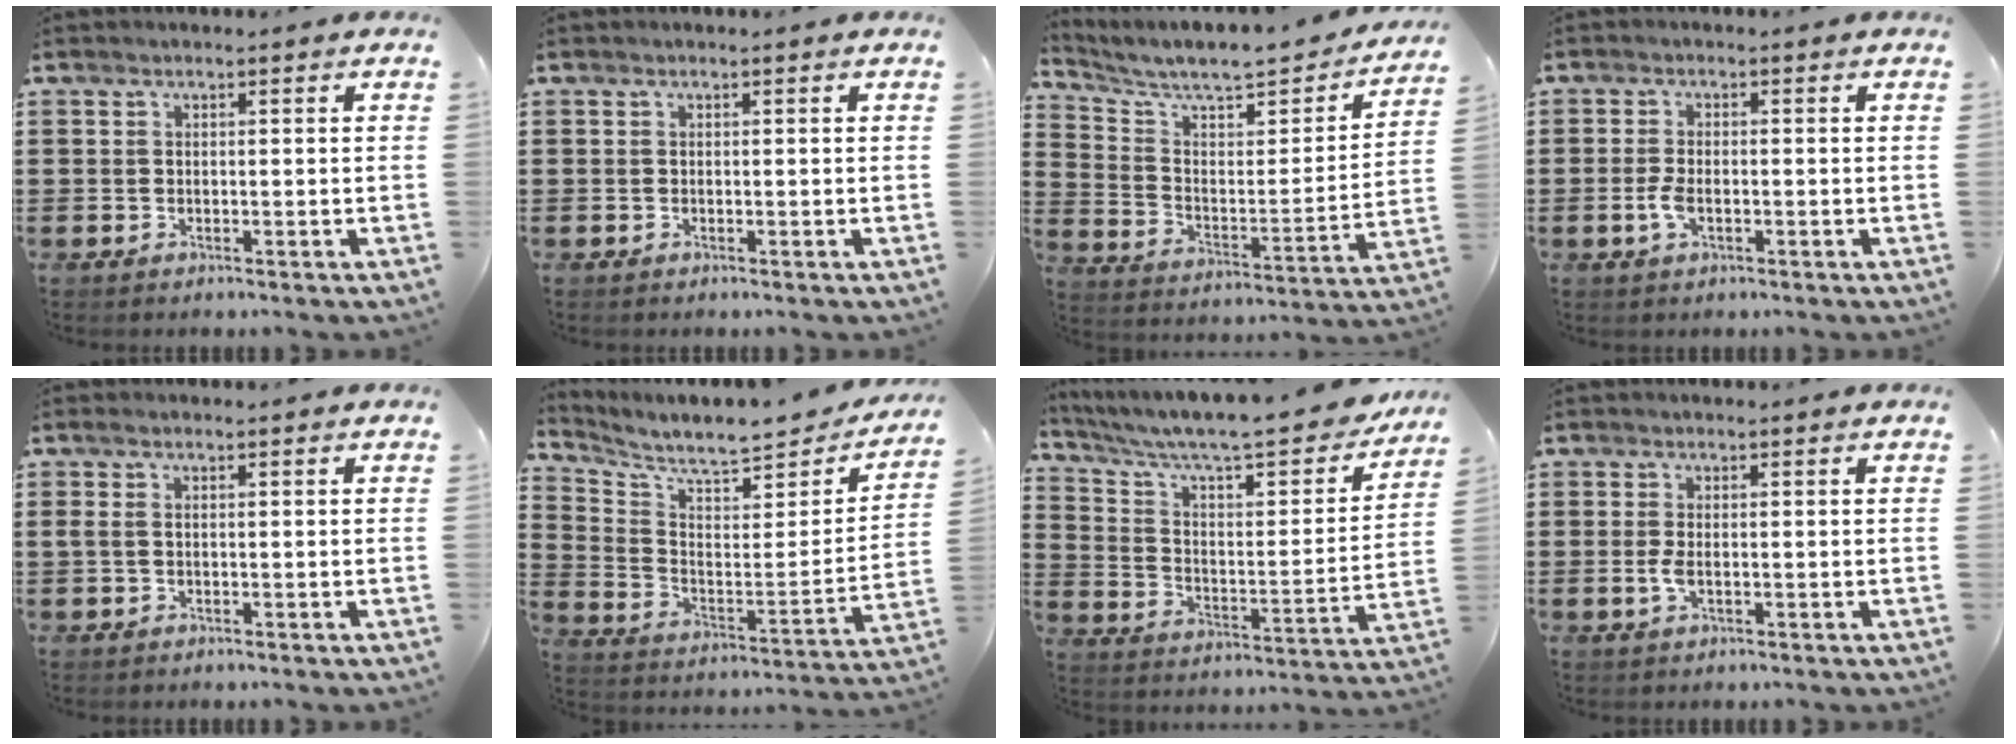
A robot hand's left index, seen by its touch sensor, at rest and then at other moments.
{"total": 0.0}
{"total": 6.6, "force": [5.8, 1.0, 2.8], "torque": [-0.086, -0.049, 0.094]}
{"total": 3.0, "force": [-0.9, 1.2, 2.6], "torque": [-0.070, -0.007, -0.021]}
{"total": 1.2, "force": [0.0, 0.4, 1.1], "torque": [-0.022, 0.001, -0.001]}
{"total": 6.6, "force": [5.9, 0.3, 2.9], "torque": [-0.085, -0.051, 0.094]}
{"total": 8.3, "force": [6.9, 1.3, 4.3], "torque": [-0.107, -0.055, 0.113]}
{"total": 1.8, "force": [-0.2, 0.6, 1.7], "torque": [-0.046, -0.007, -0.007]}